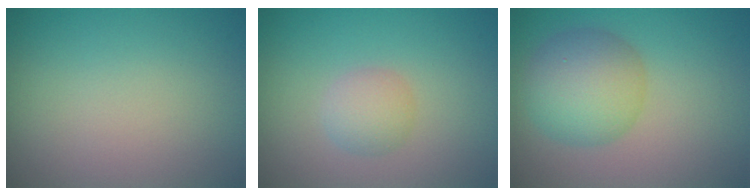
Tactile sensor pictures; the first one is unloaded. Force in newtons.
{"total": 1.9, "press": 1.9, "slide": 0.0}
{"total": 5.2, "press": 5.2, "slide": 0.2}